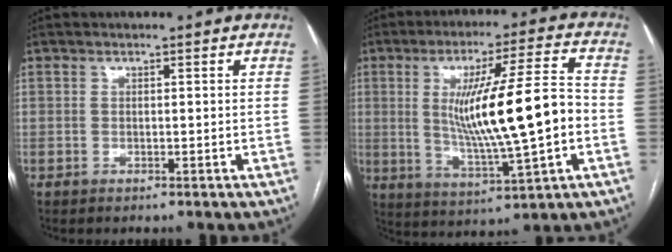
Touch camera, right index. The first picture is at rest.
{"total": 16.4, "force": [-0.6, 1.0, 16.3], "torque": [-0.283, 0.002, -0.004]}